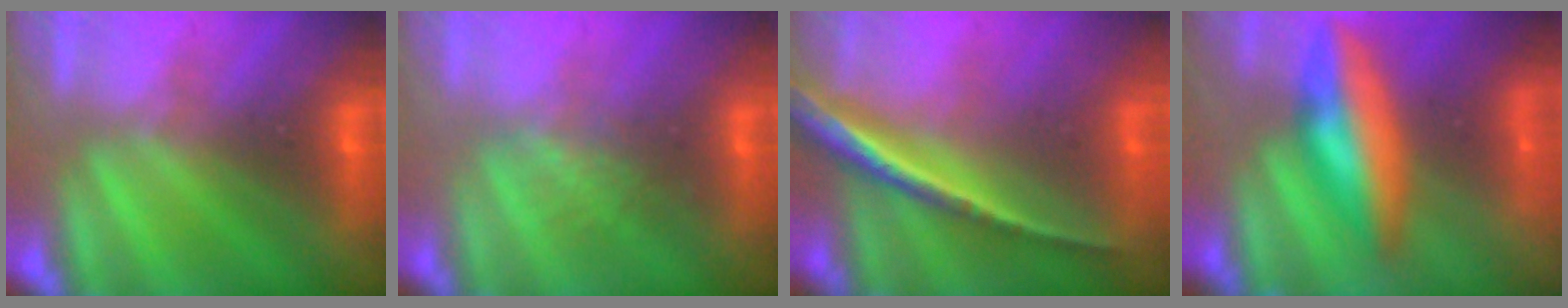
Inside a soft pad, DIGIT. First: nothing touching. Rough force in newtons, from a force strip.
{"total": 2.7}
{"total": 1.8}
{"total": 7.5}